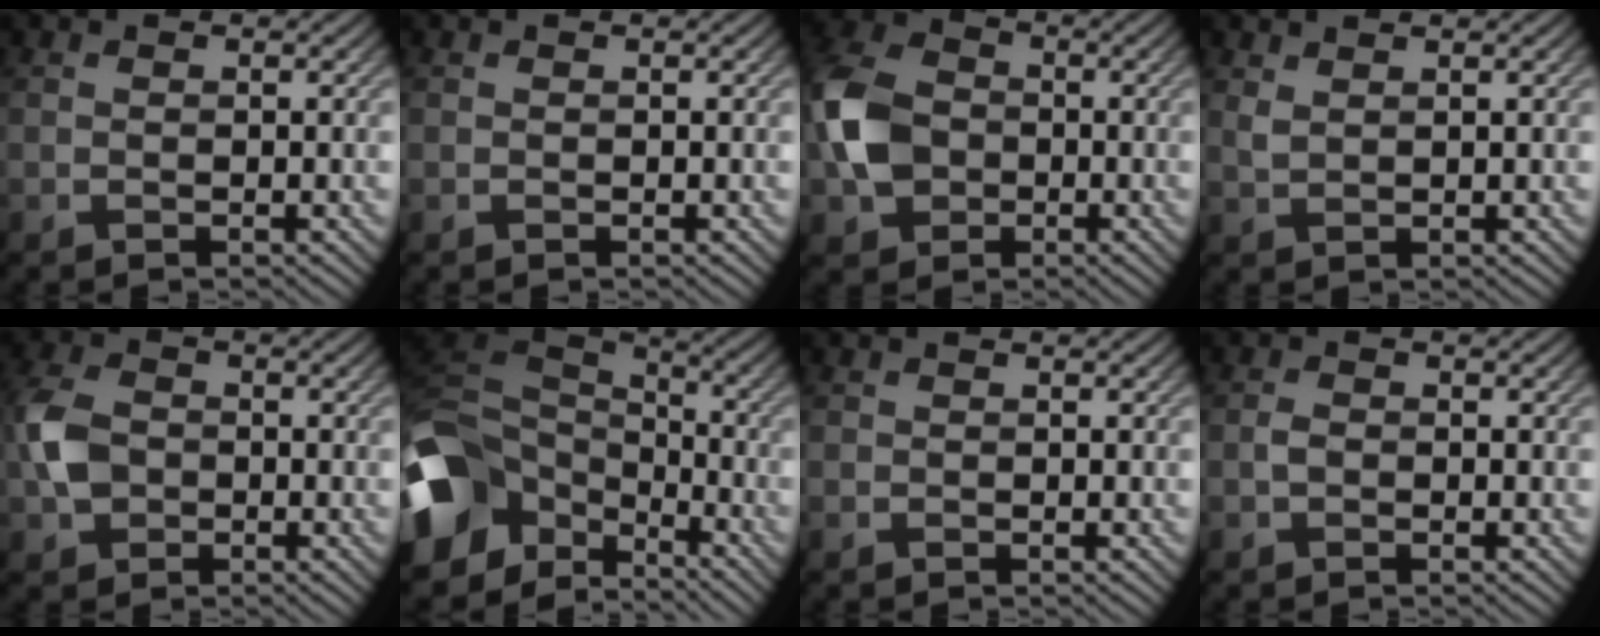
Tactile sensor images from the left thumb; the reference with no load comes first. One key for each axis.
{"total": 0.0}
{"total": 8.3, "fx": -1.4, "fy": 6.7, "fz": 4.8, "tx": -0.123, "ty": 0.001, "tz": -0.044}
{"total": 1.3, "fx": 1.1, "fy": 0.3, "fz": 0.6, "tx": -0.023, "ty": 0.001, "tz": 0.025}
{"total": 5.1, "fx": -1.0, "fy": 4.0, "fz": 3.0, "tx": -0.080, "ty": 0.000, "tz": -0.029}
{"total": 14.2, "fx": -6.5, "fy": 9.9, "fz": 7.9, "tx": -0.229, "ty": -0.022, "tz": -0.119}
{"total": 0.0}
{"total": 1.1, "fx": -0.4, "fy": 0.8, "fz": 0.6, "tx": -0.013, "ty": 0.003, "tz": -0.012}